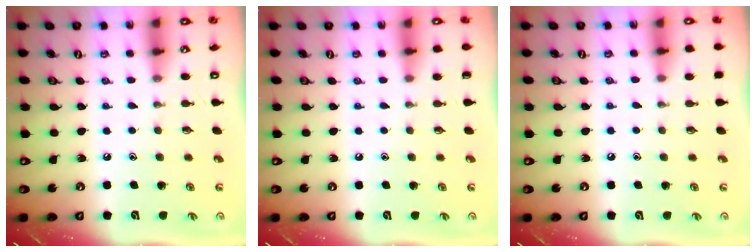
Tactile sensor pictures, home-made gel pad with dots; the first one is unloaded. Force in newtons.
{"total": 0.0}
{"total": 3.9, "press": 3.8, "slide": 0.6}